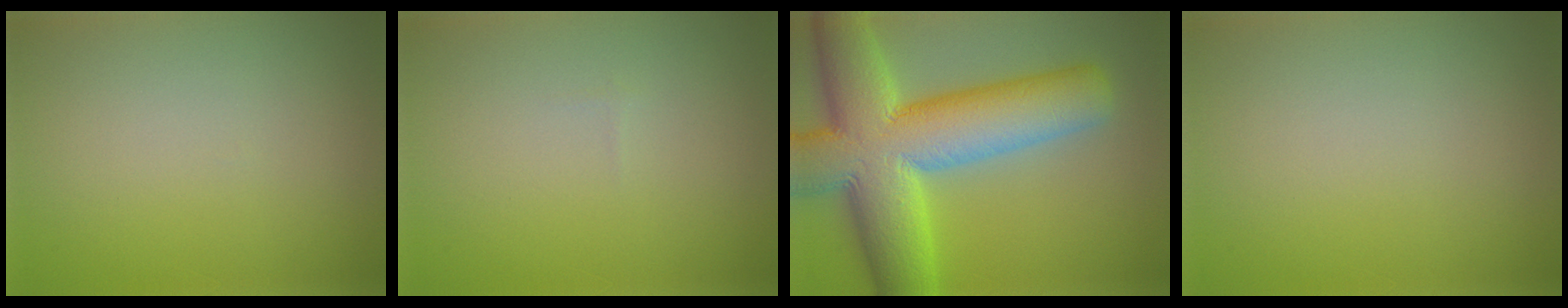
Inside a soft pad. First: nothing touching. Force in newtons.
{"total": 0.0}
{"total": 14.6, "press": 14.5, "slide": 0.7}
{"total": 0.0}